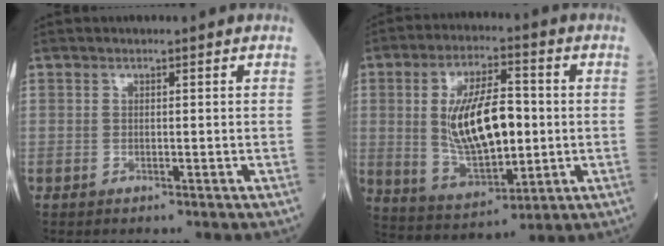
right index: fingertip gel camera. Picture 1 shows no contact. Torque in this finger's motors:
{"motor_torque": [1.50, -0.20, 0.72, 0.21]}